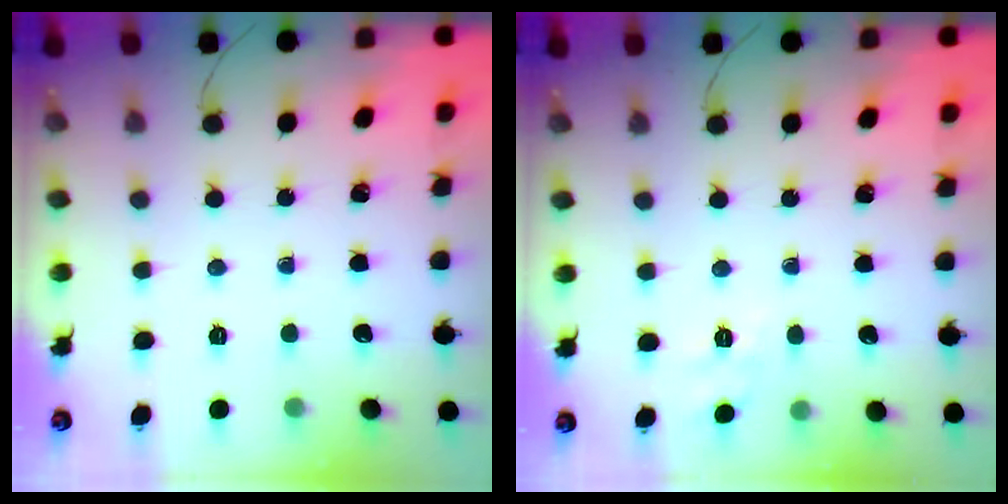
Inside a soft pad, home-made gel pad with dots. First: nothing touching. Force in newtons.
{"total": 2.0, "press": 0.8, "slide": 1.9}